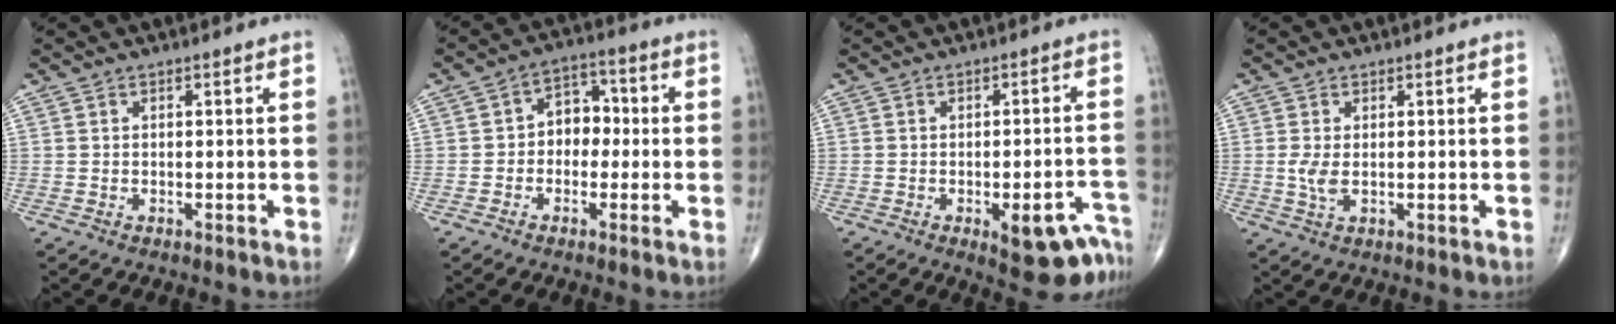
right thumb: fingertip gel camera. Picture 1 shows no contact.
{"total": 6.5, "force": [-0.6, 5.0, 4.1], "torque": [-0.027, 0.028, -0.024]}
{"total": 10.9, "force": [-6.4, 3.8, 7.9], "torque": [-0.067, 0.037, -0.076]}
{"total": 3.0, "force": [0.1, 1.4, 2.6], "torque": [-0.062, -0.007, 0.005]}